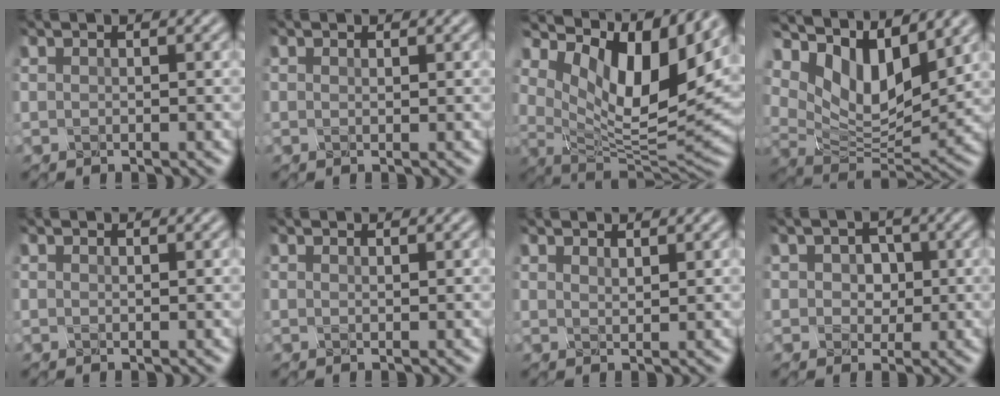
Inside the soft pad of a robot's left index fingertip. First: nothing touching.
{"total": 0.0}
{"total": 13.7, "force": [4.4, 6.3, 11.3], "torque": [-0.215, 0.017, 0.075]}
{"total": 10.2, "force": [3.9, 4.9, 8.1], "torque": [-0.165, 0.010, 0.066]}
{"total": 0.0}
{"total": 0.0}
{"total": 1.3, "force": [1.0, 0.4, 0.7], "torque": [-0.018, -0.001, 0.016]}
{"total": 3.7, "force": [-0.4, 3.2, 1.9], "torque": [-0.068, 0.006, -0.002]}